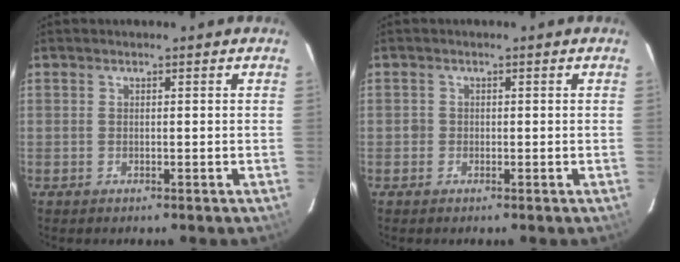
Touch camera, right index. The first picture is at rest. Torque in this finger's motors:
{"motor_torque": [0.08, 0.02, 0.09, 0.01]}